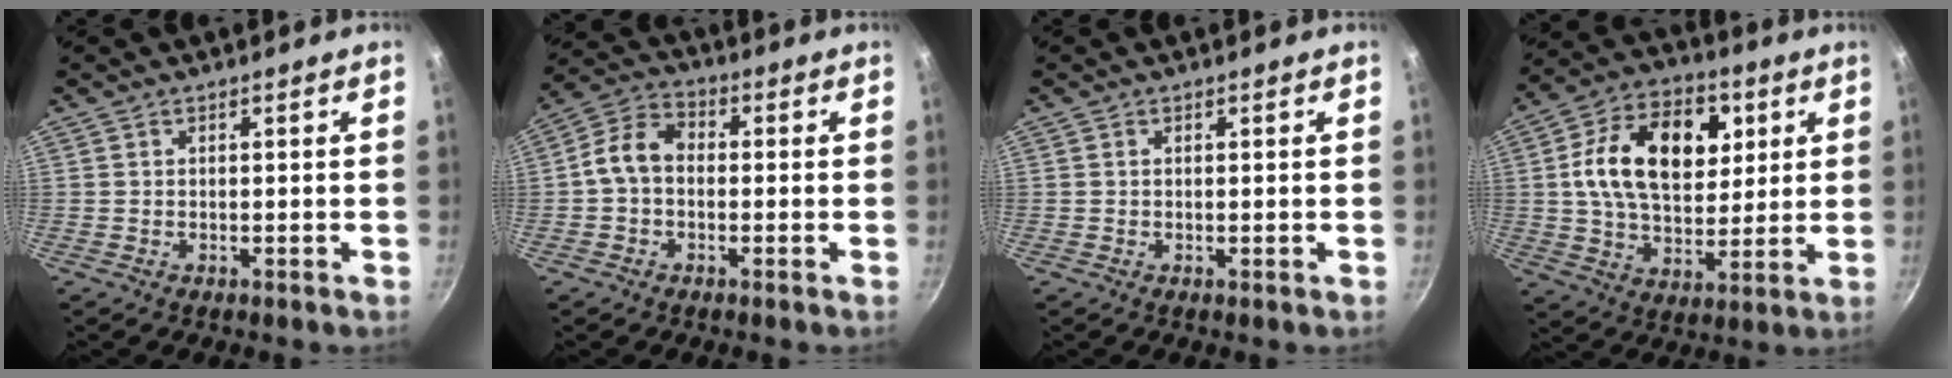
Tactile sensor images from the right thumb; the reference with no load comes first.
{"total": 7.9, "force": [-0.4, 5.8, 5.3], "torque": [-0.089, 0.027, -0.022]}
{"total": 0.0}
{"total": 19.3, "force": [4.5, 12.3, 14.2], "torque": [-0.211, 0.001, 0.077]}